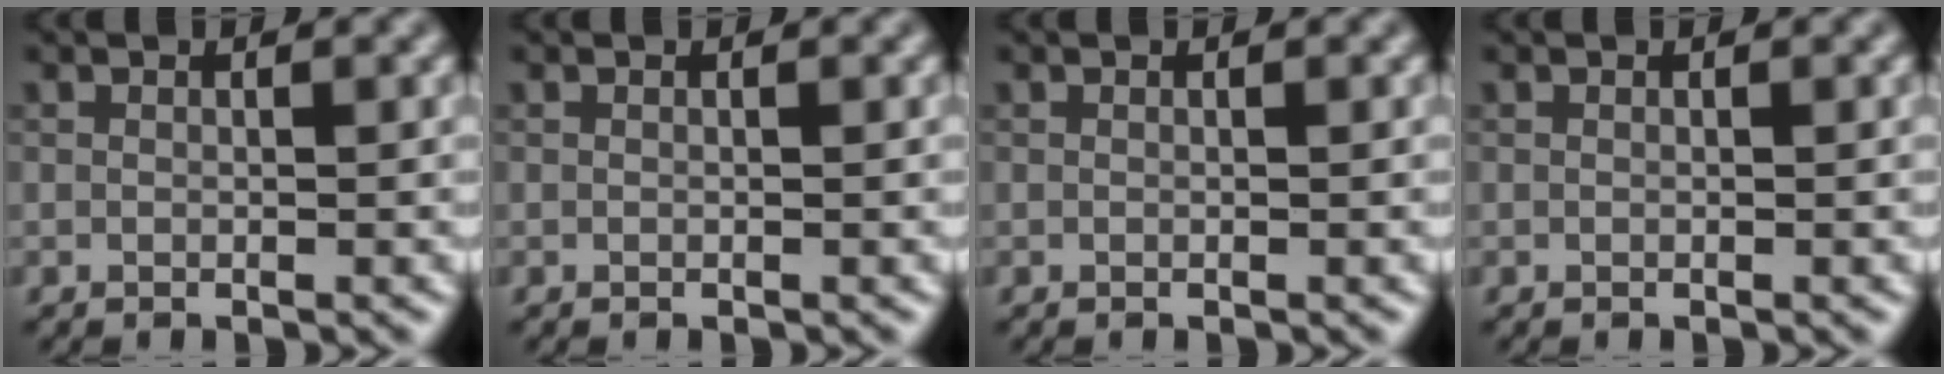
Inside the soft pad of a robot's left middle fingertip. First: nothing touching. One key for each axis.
{"total": 0.0}
{"total": 0.0}
{"total": 0.0}